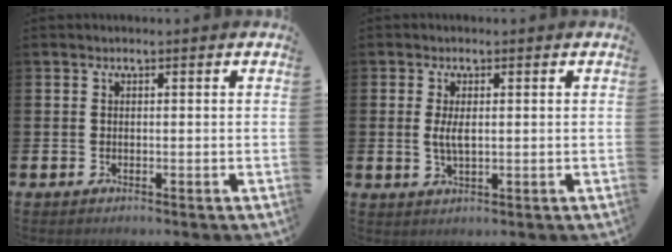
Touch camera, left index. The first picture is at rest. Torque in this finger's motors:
{"motor_torque": [0.80, -0.09, 0.13, 0.09]}